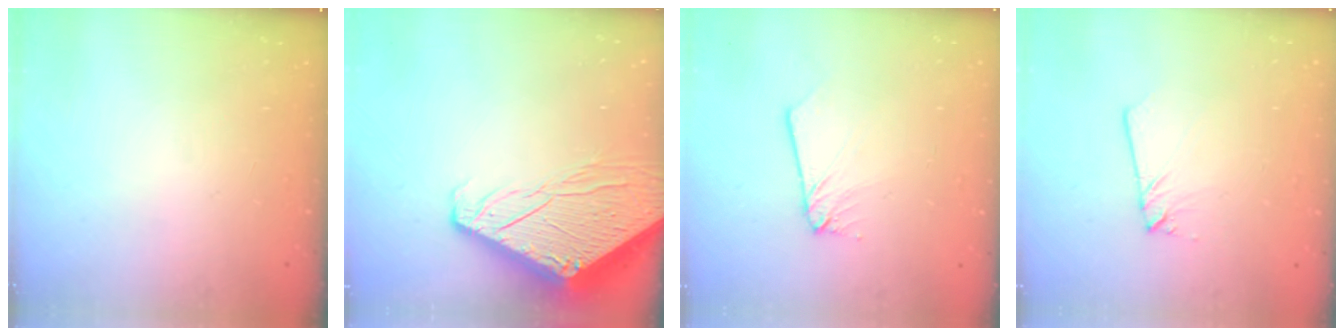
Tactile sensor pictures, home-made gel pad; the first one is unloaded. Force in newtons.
{"total": 11.9, "press": 11.8, "slide": 1.3}
{"total": 2.6, "press": 2.6, "slide": 0.3}
{"total": 3.3, "press": 3.3, "slide": 0.3}